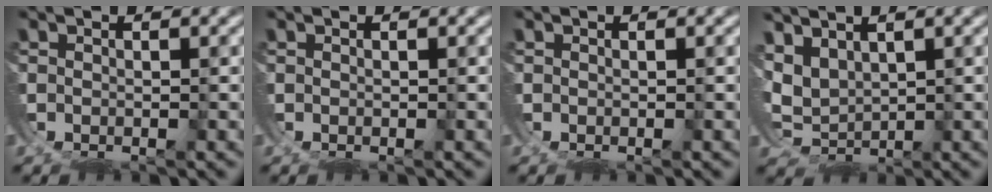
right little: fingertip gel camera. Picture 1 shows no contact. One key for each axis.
{"total": 0.0}
{"total": 0.0}
{"total": 5.7, "fx": 0.6, "fy": 5.3, "fz": 2.0, "tx": -0.085, "ty": -0.021, "tz": 0.017}